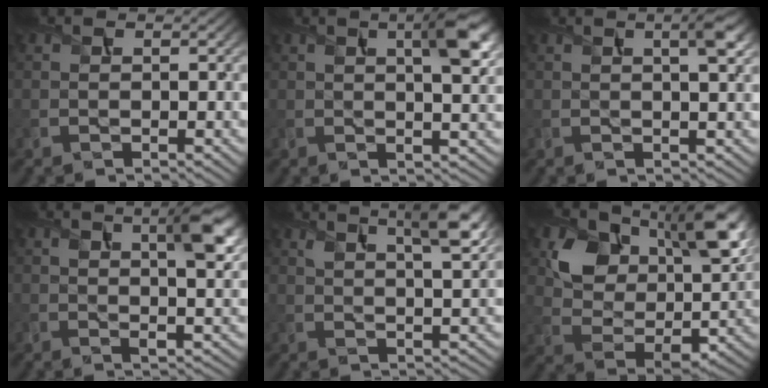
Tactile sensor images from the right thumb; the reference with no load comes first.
{"total": 6.3, "force": [2.1, 1.7, 5.7], "torque": [-0.088, 0.005, 0.032]}
{"total": 3.3, "force": [1.2, 0.6, 3.0], "torque": [-0.050, 0.004, 0.018]}
{"total": 6.8, "force": [2.4, 2.4, 6.0], "torque": [-0.096, -0.001, 0.038]}
{"total": 7.2, "force": [4.2, 1.7, 5.5], "torque": [-0.089, 0.007, 0.070]}
{"total": 11.8, "force": [5.9, 7.7, 6.8], "torque": [-0.128, -0.013, 0.109]}